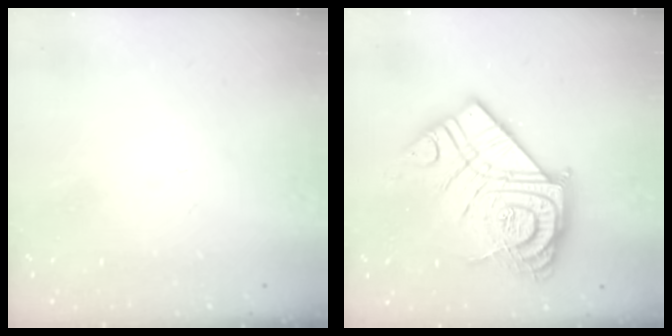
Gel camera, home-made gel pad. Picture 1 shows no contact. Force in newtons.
{"total": 24.3, "press": 24.1, "slide": 2.4}